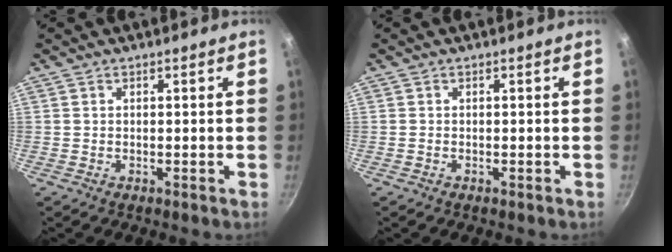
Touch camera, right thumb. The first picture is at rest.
{"total": 0.0}